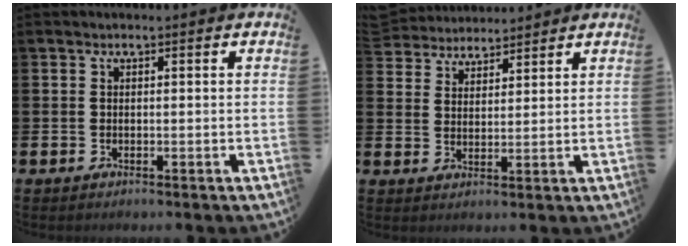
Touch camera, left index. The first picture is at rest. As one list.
[{"total": 4.8, "force": [4.7, 1.0, -0.4], "torque": [-0.018, -0.021, 0.087]}]